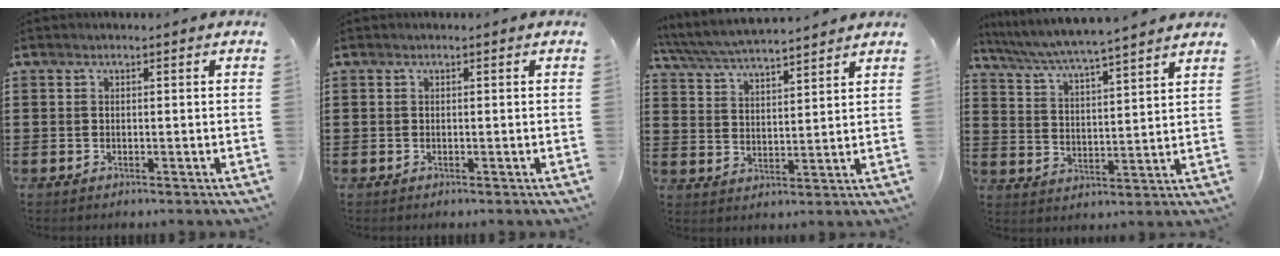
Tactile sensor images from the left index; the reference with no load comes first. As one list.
[{"total": 0.0}, {"total": 5.4, "force": [5.2, 0.1, 1.5], "torque": [-0.051, -0.028, 0.089]}, {"total": 4.6, "force": [4.3, -0.5, 1.4], "torque": [-0.049, -0.030, 0.068]}]